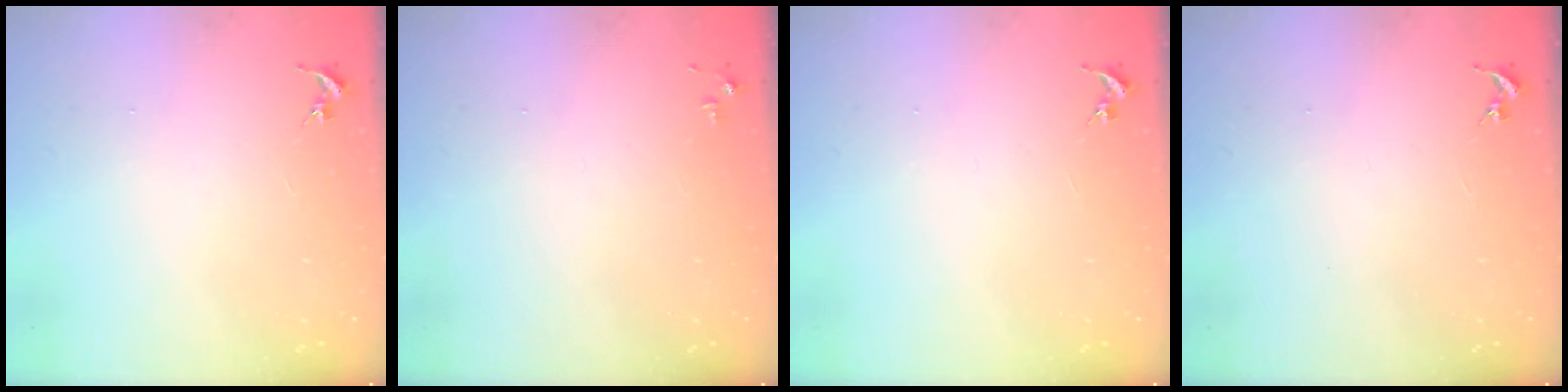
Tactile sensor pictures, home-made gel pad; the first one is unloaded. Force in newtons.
{"total": 2.8, "press": 2.8, "slide": 0.4}
{"total": 0.0}
{"total": 0.0}